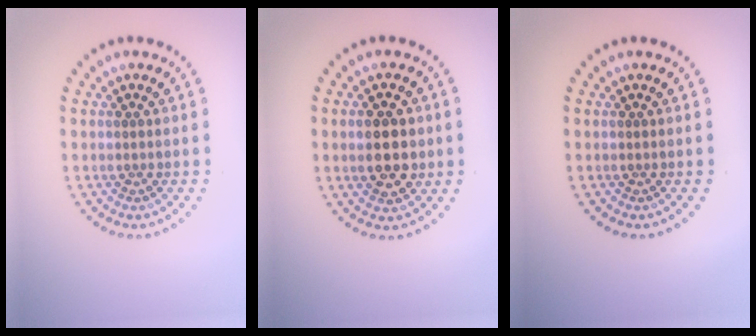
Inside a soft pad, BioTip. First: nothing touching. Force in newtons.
{"total": 4.0, "press": 4.0, "slide": 0.4}
{"total": 0.0}